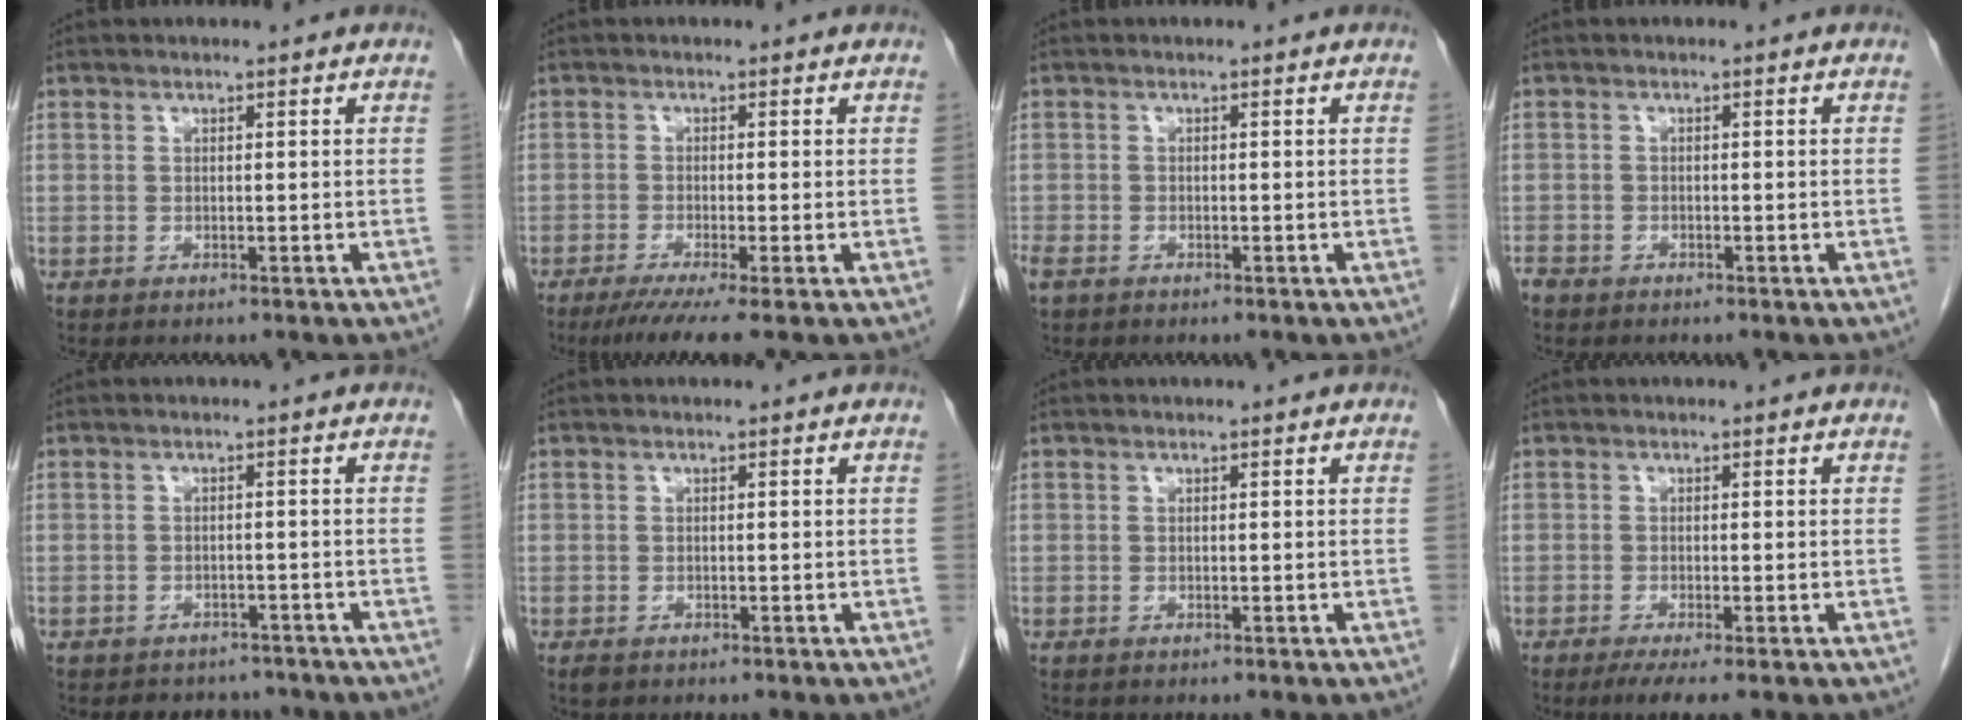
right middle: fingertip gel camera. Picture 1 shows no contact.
{"total": 5.3, "force": [-3.7, -0.5, 3.9], "torque": [-0.059, -0.016, -0.064]}
{"total": 2.3, "force": [-1.5, 1.3, 1.2], "torque": [-0.030, -0.006, -0.026]}
{"total": 1.7, "force": [-1.4, 0.9, 0.4], "torque": [-0.010, 0.000, -0.024]}
{"total": 5.3, "force": [-4.7, 2.4, 0.4], "torque": [-0.002, 0.006, -0.055]}
{"total": 0.9, "force": [-0.6, 0.5, 0.4], "torque": [-0.013, -0.001, -0.008]}
{"total": 0.0}
{"total": 3.4, "force": [-2.2, 0.1, 2.6], "torque": [-0.042, -0.012, -0.037]}